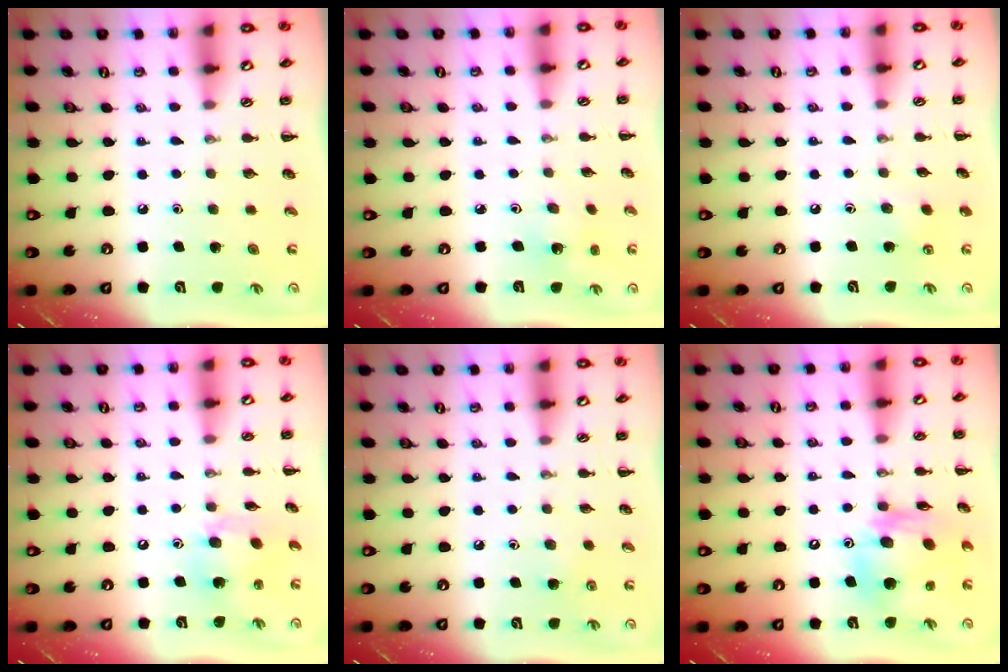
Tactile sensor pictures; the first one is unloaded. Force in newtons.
{"total": 1.9, "press": 1.8, "slide": 0.6}
{"total": 6.5, "press": 6.4, "slide": 0.7}
{"total": 8.2, "press": 8.0, "slide": 1.4}
{"total": 2.4, "press": 2.3, "slide": 0.9}
{"total": 13.8, "press": 13.1, "slide": 4.3}